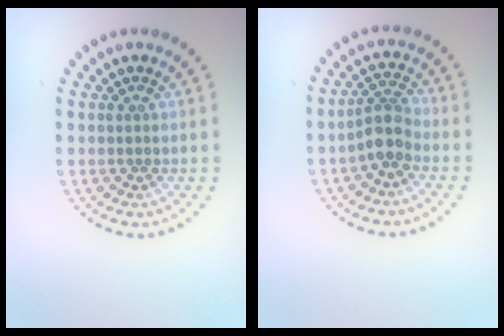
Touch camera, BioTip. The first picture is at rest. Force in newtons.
{"total": 2.7, "press": 2.2, "slide": 1.5}